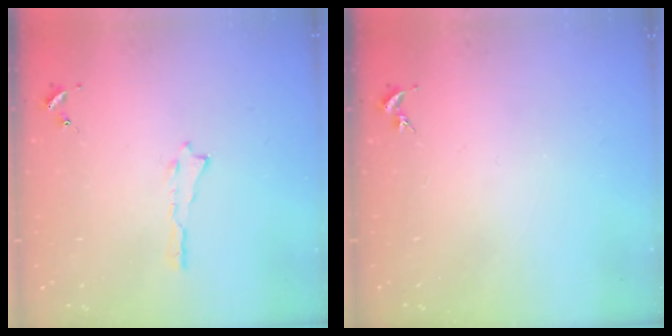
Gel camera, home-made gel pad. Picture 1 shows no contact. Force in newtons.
{"total": 0.0}